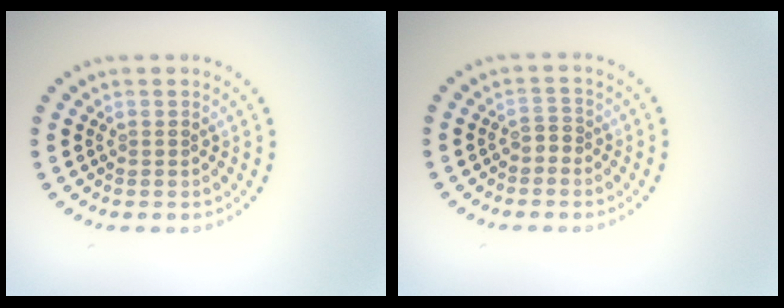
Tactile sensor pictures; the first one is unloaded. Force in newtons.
{"total": 1.0, "press": 0.8, "slide": 0.5}